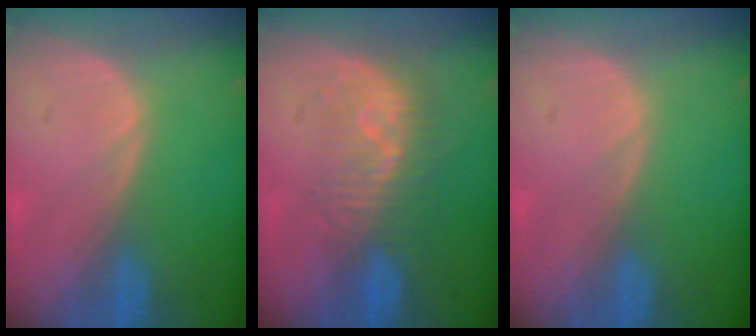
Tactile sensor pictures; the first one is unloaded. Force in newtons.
{"total": 8.2, "press": 7.4, "slide": 3.5}
{"total": 0.0}